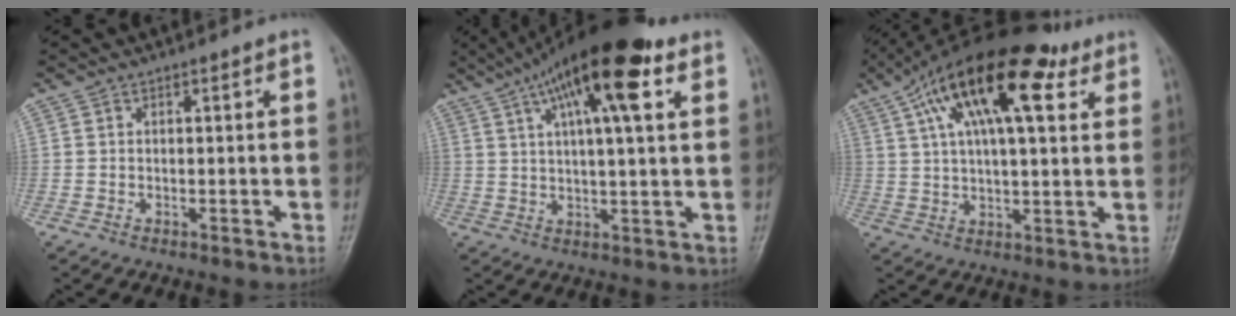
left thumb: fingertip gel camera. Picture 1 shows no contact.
{"total": 17.9, "force": [8.7, 4.9, 14.9], "torque": [-0.235, 0.005, 0.139]}
{"total": 20.8, "force": [9.9, 7.8, 16.6], "torque": [-0.266, 0.008, 0.163]}